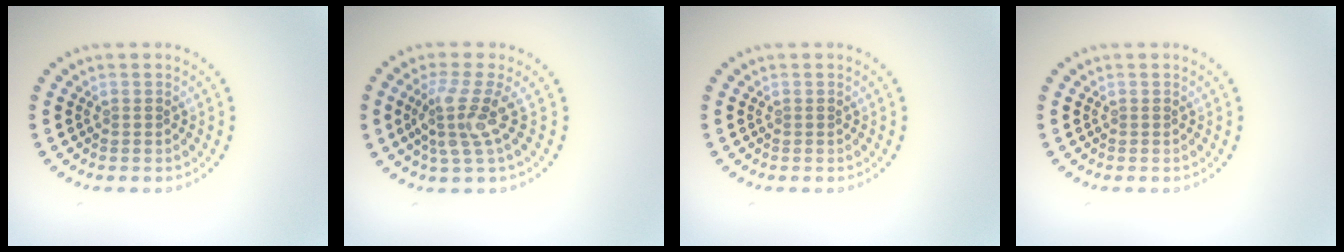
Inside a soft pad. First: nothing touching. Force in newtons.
{"total": 3.4, "press": 2.6, "slide": 2.3}
{"total": 0.0}
{"total": 0.0}